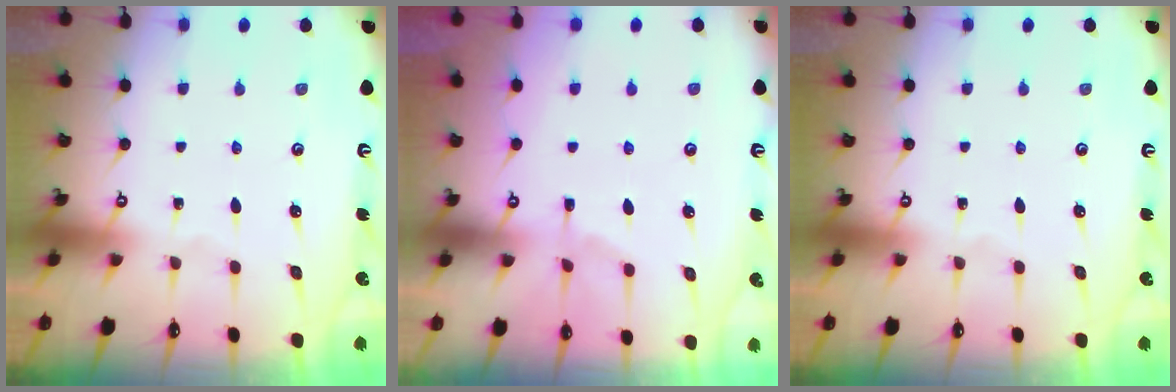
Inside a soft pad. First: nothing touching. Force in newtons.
{"total": 6.9, "press": 6.7, "slide": 1.5}
{"total": 0.0}